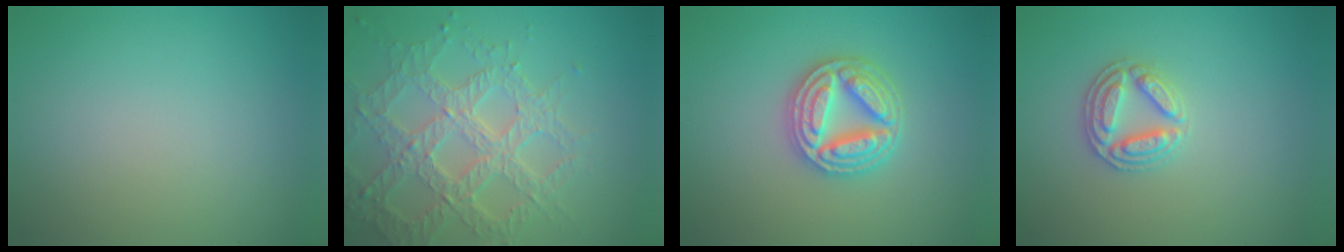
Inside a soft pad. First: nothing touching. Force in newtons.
{"total": 7.0, "press": 5.2, "slide": 4.7}
{"total": 5.0, "press": 4.9, "slide": 0.9}
{"total": 2.8, "press": 2.8, "slide": 0.3}